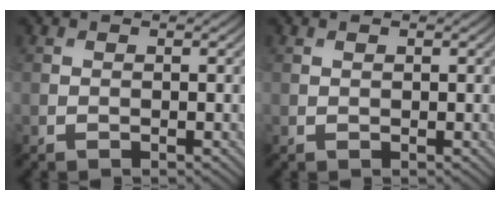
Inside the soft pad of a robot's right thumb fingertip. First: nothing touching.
{"total": 0.6, "force": [0.3, 0.2, 0.4], "torque": [-0.009, 0.001, 0.005]}